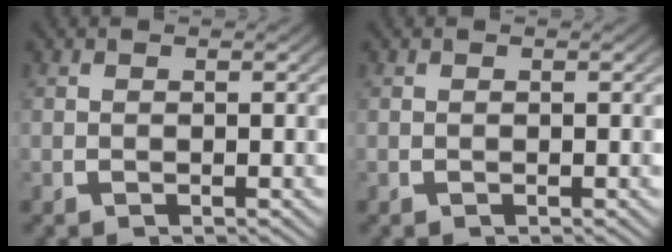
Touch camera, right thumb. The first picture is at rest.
{"total": 0.0}